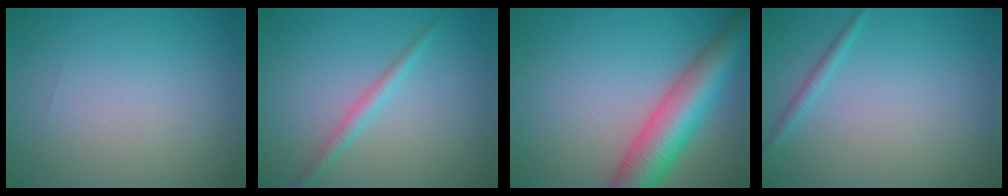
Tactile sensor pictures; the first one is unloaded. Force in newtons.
{"total": 1.6, "press": 1.6, "slide": 0.1}
{"total": 8.5, "press": 8.4, "slide": 0.2}
{"total": 1.1, "press": 1.0, "slide": 0.1}